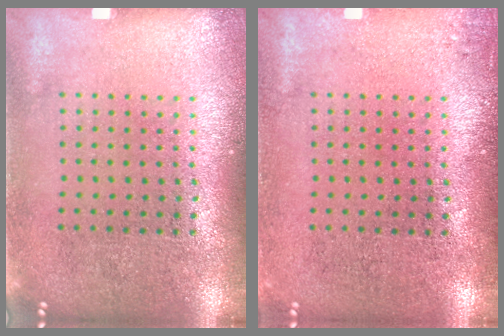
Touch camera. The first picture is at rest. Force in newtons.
{"total": 0.8, "press": 0.8, "slide": 0.2}